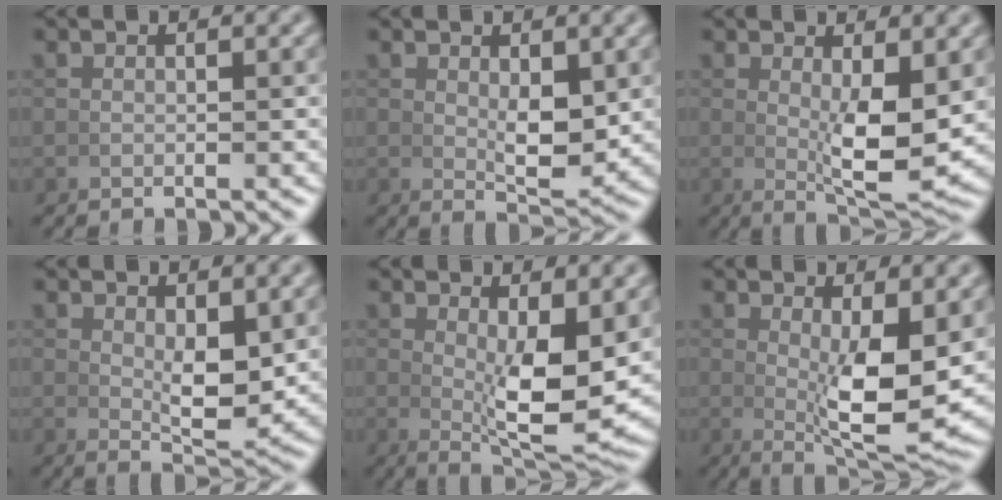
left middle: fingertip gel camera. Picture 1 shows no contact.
{"total": 3.5, "force": [0.8, 1.2, 3.2], "torque": [-0.051, -0.017, 0.020]}
{"total": 5.5, "force": [0.8, 1.4, 5.2], "torque": [-0.079, -0.022, 0.020]}
{"total": 3.9, "force": [1.1, 1.3, 3.5], "torque": [-0.057, -0.018, 0.024]}
{"total": 6.7, "force": [1.2, 1.7, 6.3], "torque": [-0.095, -0.025, 0.026]}
{"total": 6.9, "force": [0.8, 1.8, 6.6], "torque": [-0.102, -0.027, 0.022]}